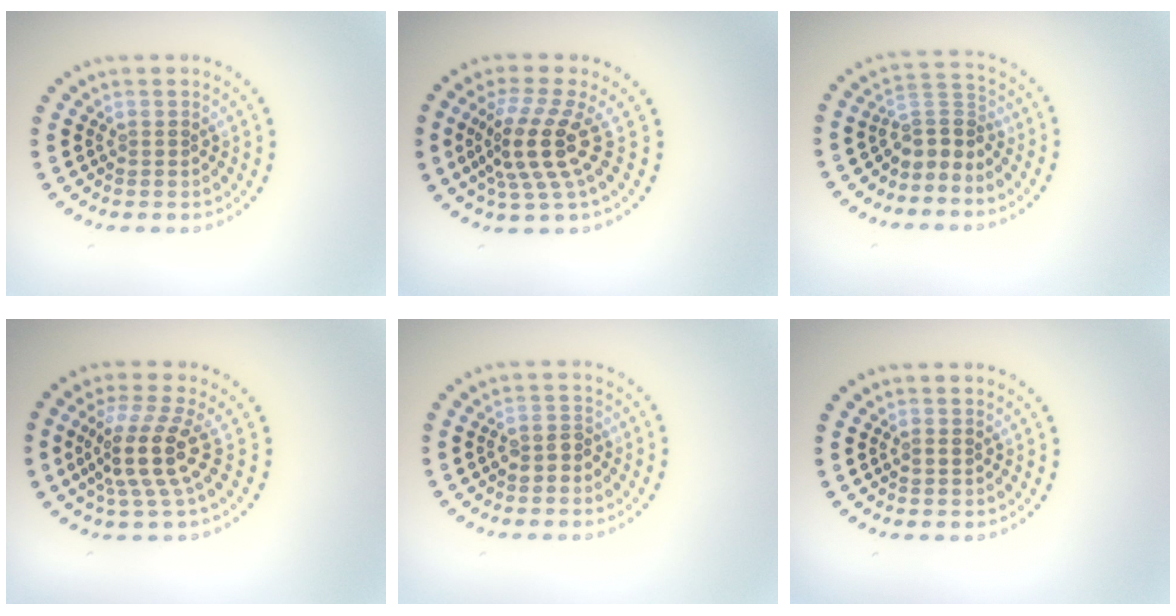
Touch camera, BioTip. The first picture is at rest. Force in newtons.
{"total": 4.6, "press": 3.5, "slide": 3.1}
{"total": 3.0, "press": 2.1, "slide": 2.2}
{"total": 4.6, "press": 3.4, "slide": 3.0}
{"total": 1.6, "press": 1.5, "slide": 0.5}
{"total": 0.8, "press": 0.8, "slide": 0.1}